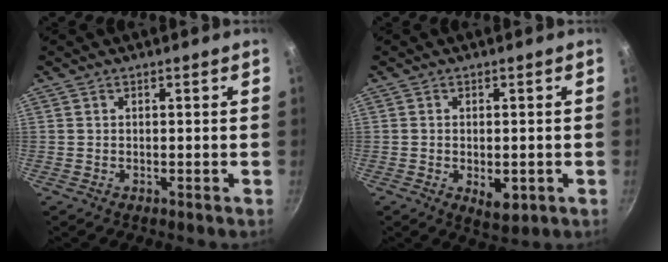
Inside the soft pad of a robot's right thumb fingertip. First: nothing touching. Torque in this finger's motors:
{"motor_torque": [-0.56, 0.01, -0.13, 0.05, -0.02]}